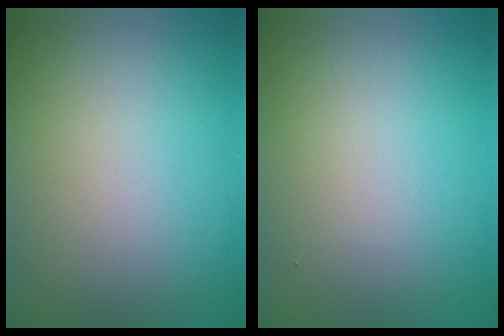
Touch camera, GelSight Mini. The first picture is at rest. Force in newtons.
{"total": 0.0}